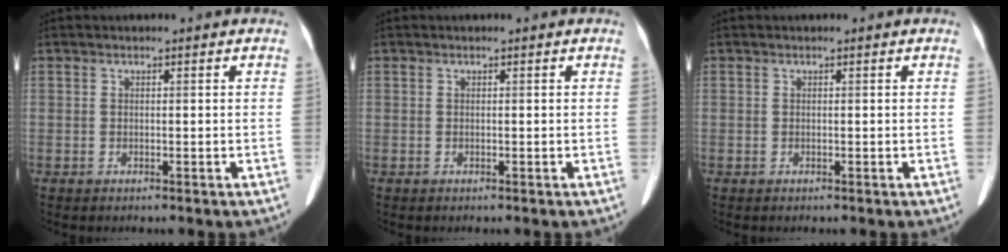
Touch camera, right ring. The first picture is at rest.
{"total": 0.0}
{"total": 0.0}